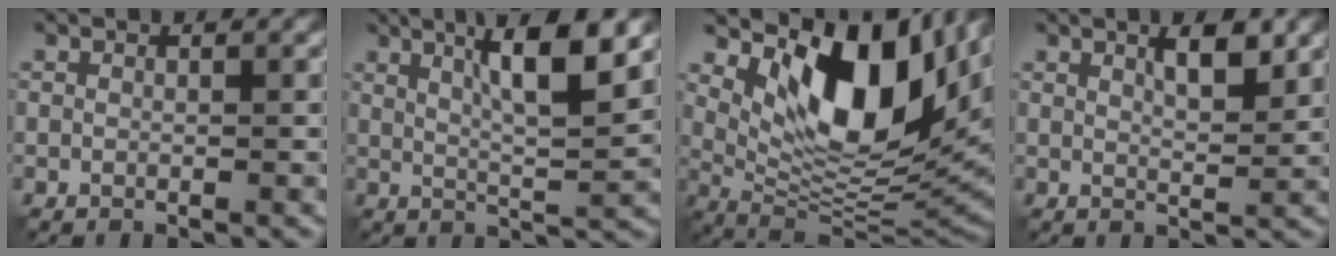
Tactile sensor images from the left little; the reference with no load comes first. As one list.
[{"total": 7.1, "force": [3.1, 1.1, 6.3], "torque": [-0.097, 0.005, 0.055]}, {"total": 13.0, "force": [4.9, 5.8, 10.5], "torque": [-0.163, -0.009, 0.099]}, {"total": 3.1, "force": [1.7, 0.8, 2.5], "torque": [-0.038, -0.001, 0.027]}]